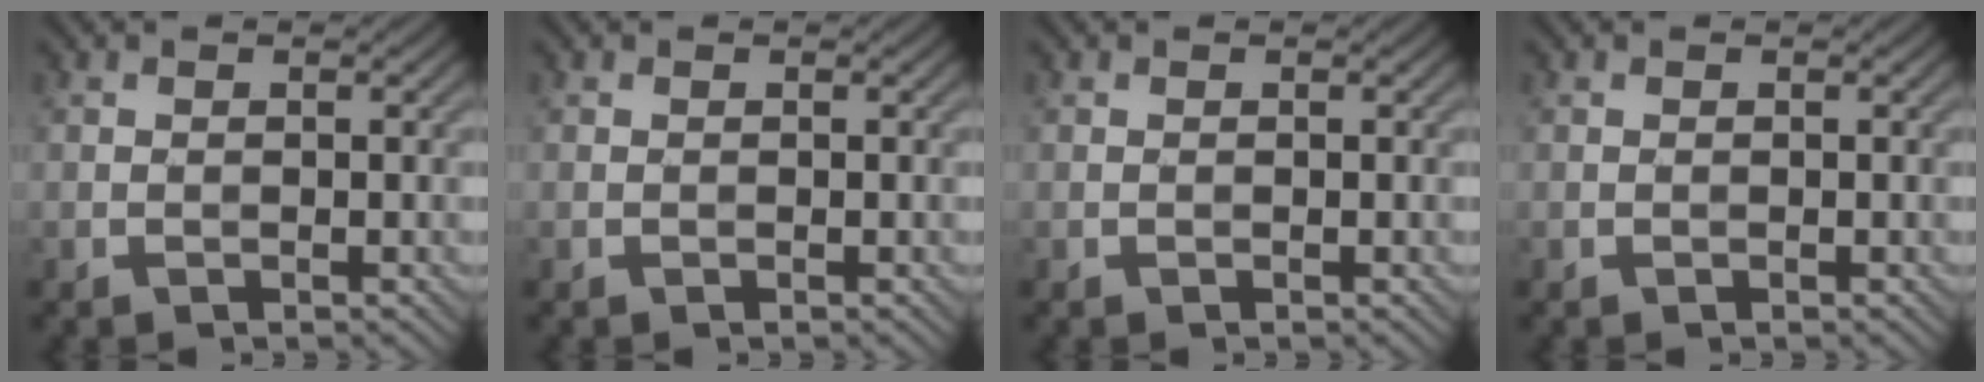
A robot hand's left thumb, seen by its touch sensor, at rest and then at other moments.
{"total": 0.0}
{"total": 0.0}
{"total": 0.0}